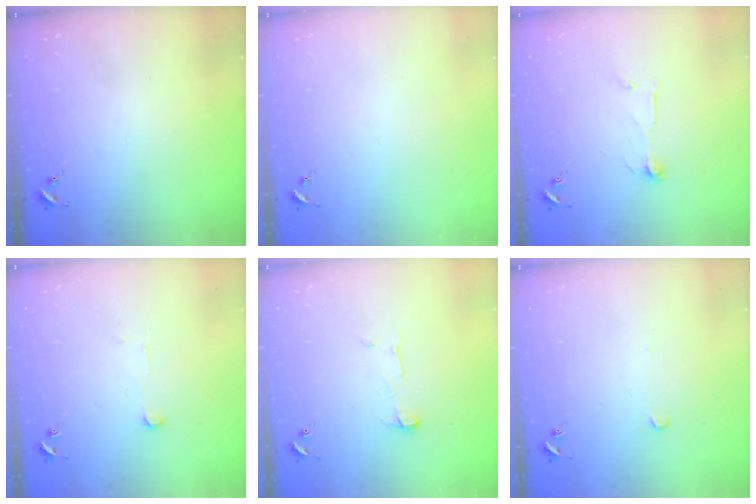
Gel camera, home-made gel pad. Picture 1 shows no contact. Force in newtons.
{"total": 0.0}
{"total": 4.9, "press": 4.8, "slide": 0.4}
{"total": 3.4, "press": 3.4, "slide": 0.4}
{"total": 5.4, "press": 5.4, "slide": 0.2}
{"total": 2.8, "press": 2.8, "slide": 0.1}